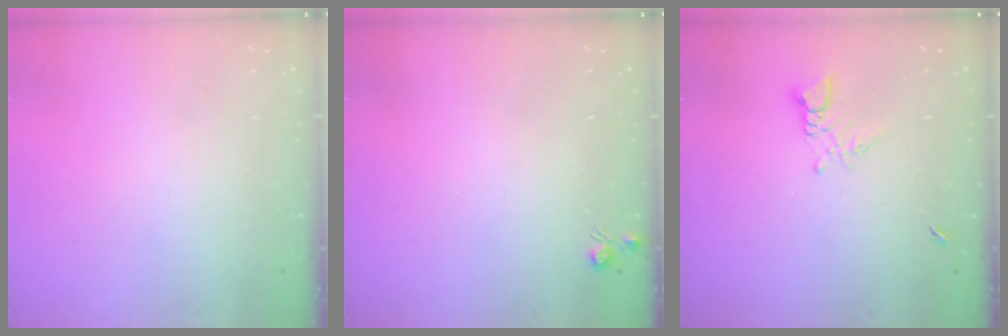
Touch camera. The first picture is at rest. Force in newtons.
{"total": 4.3, "press": 4.2, "slide": 0.7}
{"total": 3.4, "press": 3.4, "slide": 0.4}